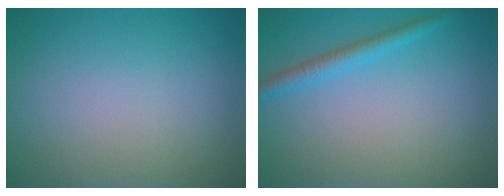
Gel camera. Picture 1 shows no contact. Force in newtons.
{"total": 2.0, "press": 2.0, "slide": 0.1}